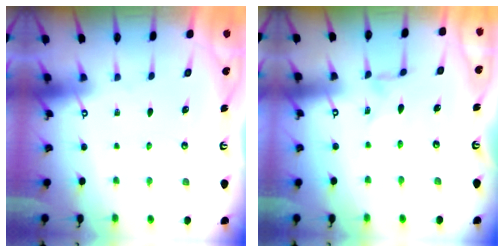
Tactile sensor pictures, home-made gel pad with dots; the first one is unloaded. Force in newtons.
{"total": 1.8, "press": 1.7, "slide": 0.3}